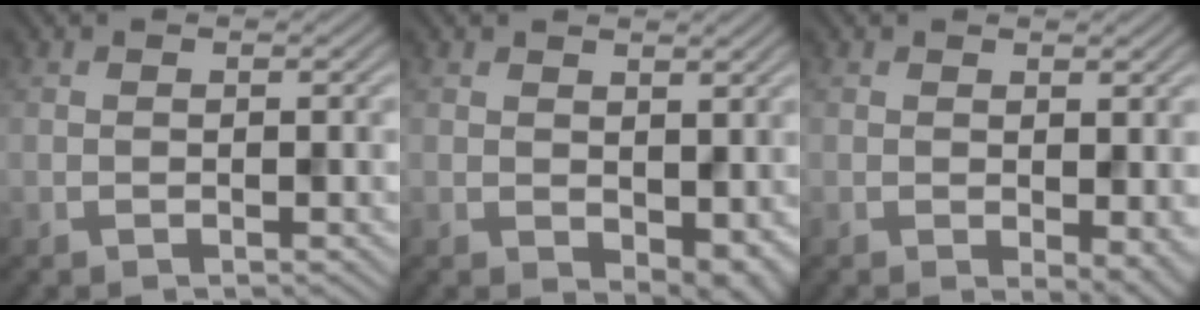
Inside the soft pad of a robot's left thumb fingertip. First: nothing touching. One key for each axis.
{"total": 3.8, "fx": 0.6, "fy": 2.4, "fz": 2.8, "tx": -0.045, "ty": -0.014, "tz": 0.016}
{"total": 3.5, "fx": -0.4, "fy": 1.8, "fz": 3.0, "tx": -0.039, "ty": -0.011, "tz": -0.001}